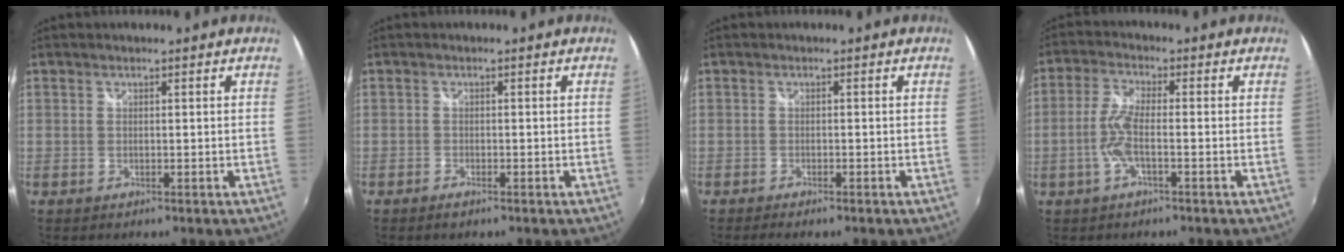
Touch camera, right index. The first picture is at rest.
{"total": 1.3, "force": [-1.1, 0.6, 0.6], "torque": [-0.015, -0.001, -0.021]}
{"total": 3.1, "force": [-2.6, 0.5, 1.6], "torque": [-0.038, -0.018, -0.045]}
{"total": 5.7, "force": [-1.7, 1.0, 5.3], "torque": [-0.119, 0.003, -0.036]}